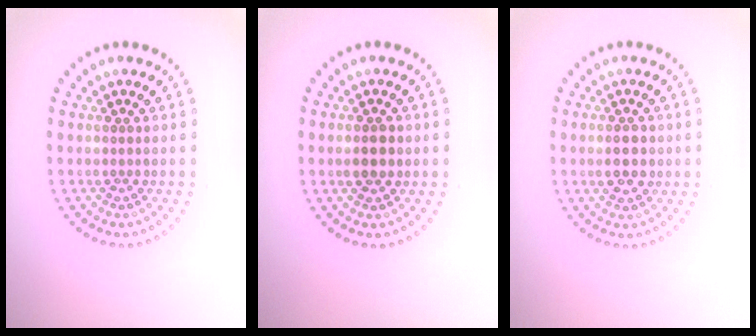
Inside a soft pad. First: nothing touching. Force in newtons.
{"total": 2.1, "press": 2.0, "slide": 0.1}
{"total": 2.6, "press": 2.6, "slide": 0.2}